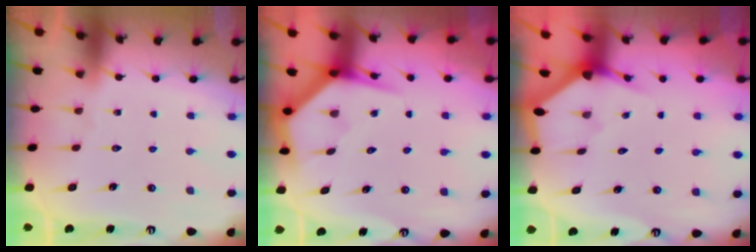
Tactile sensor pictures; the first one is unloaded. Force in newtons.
{"total": 5.6, "press": 5.6, "slide": 0.4}
{"total": 2.9, "press": 2.9, "slide": 0.2}